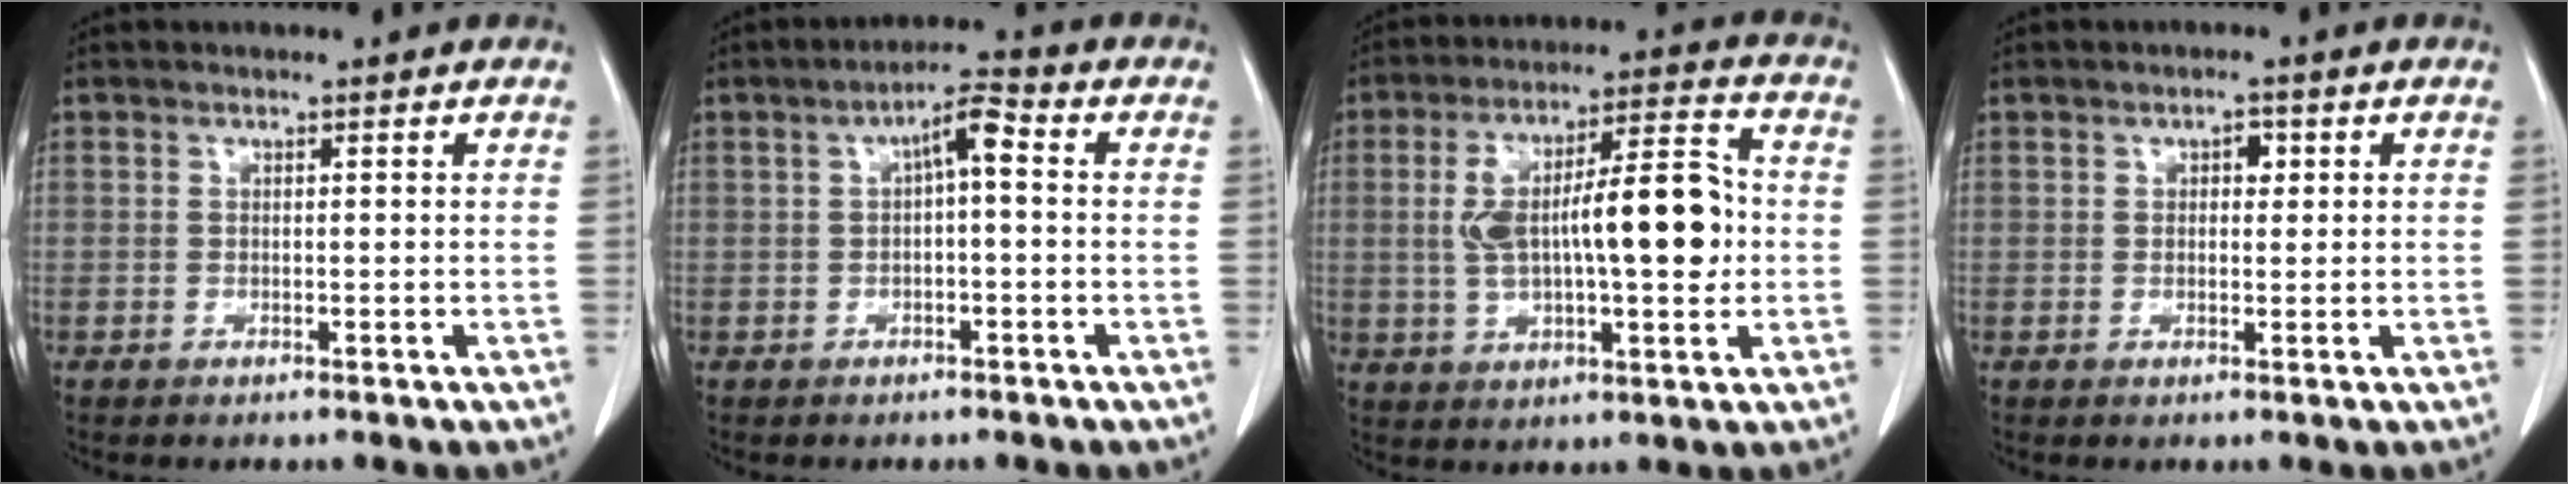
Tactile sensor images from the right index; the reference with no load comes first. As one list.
[{"total": 5.1, "force": [0.7, 1.4, 4.8], "torque": [-0.086, 0.022, 0.011]}, {"total": 16.5, "force": [0.2, 4.8, 15.8], "torque": [-0.274, 0.031, 0.009]}, {"total": 2.3, "force": [0.6, 1.4, 1.7], "torque": [-0.032, 0.009, 0.011]}]